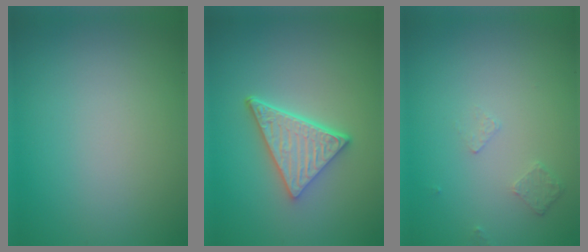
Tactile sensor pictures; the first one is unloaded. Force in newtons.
{"total": 5.1, "press": 3.8, "slide": 3.4}
{"total": 0.8, "press": 0.6, "slide": 0.5}